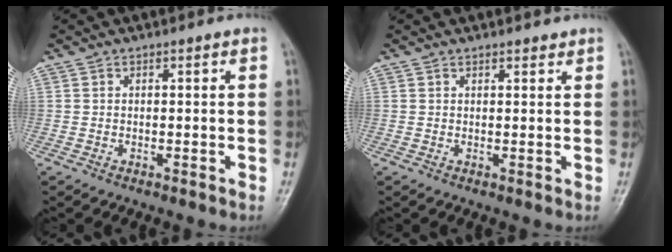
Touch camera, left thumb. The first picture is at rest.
{"total": 1.3, "force": [1.1, 0.5, 0.4], "torque": [0.000, -0.006, 0.015]}